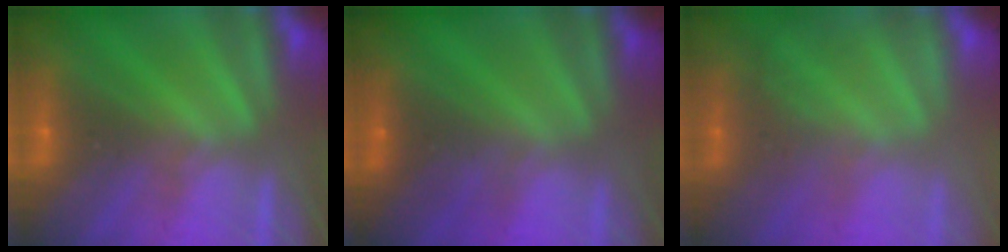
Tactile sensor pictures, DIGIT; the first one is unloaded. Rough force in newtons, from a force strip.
{"total": 2.2}
{"total": 2.5}